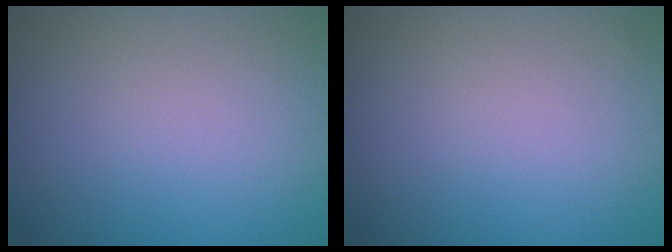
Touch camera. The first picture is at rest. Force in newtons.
{"total": 0.0}